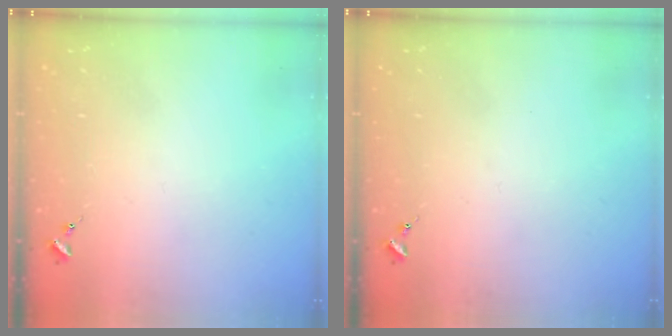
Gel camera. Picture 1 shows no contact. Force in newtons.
{"total": 0.0}